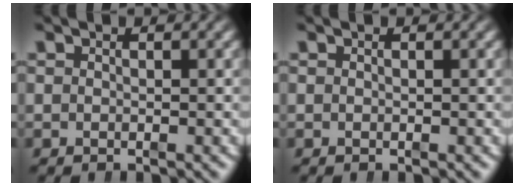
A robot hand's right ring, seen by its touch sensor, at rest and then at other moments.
{"total": 0.0}